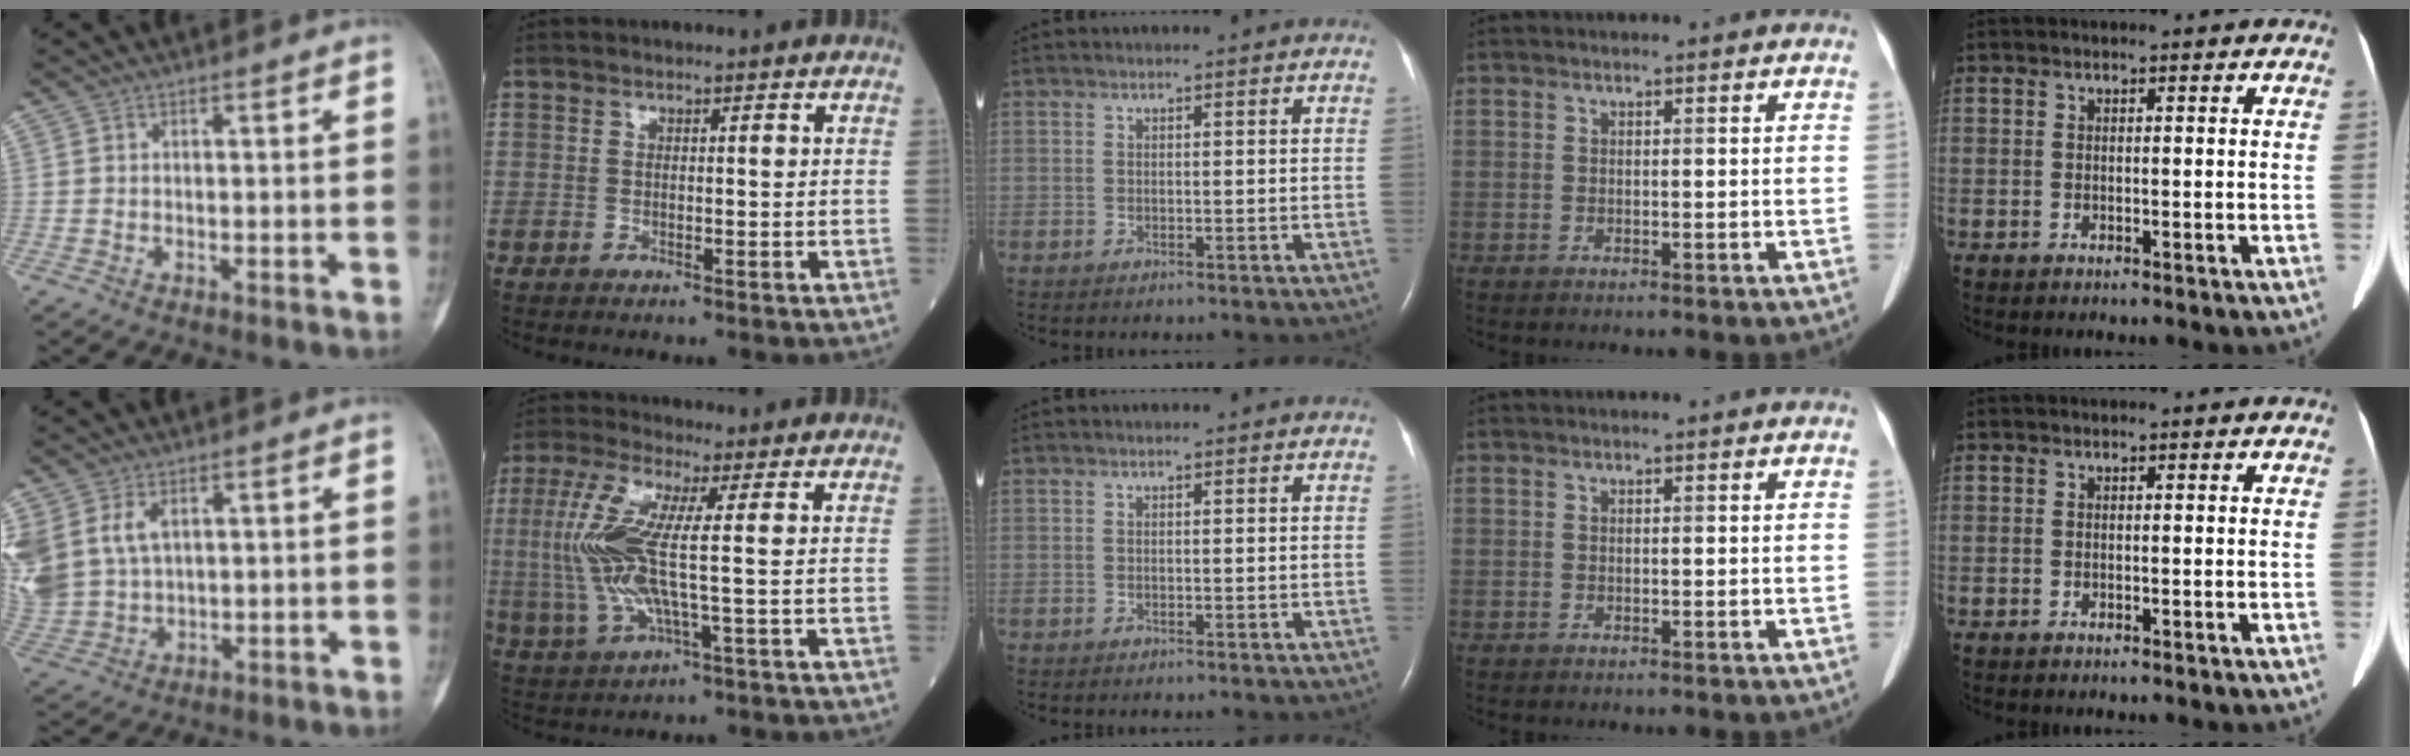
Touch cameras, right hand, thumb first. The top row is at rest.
{"thumb": {"total": 13.3, "force": [4.3, 9.4, 8.3], "torque": [-0.212, 0.001, 0.107]}, "index": {"total": 11.2, "force": [0.6, 1.6, 11.0], "torque": [-0.261, 0.002, 0.009]}}